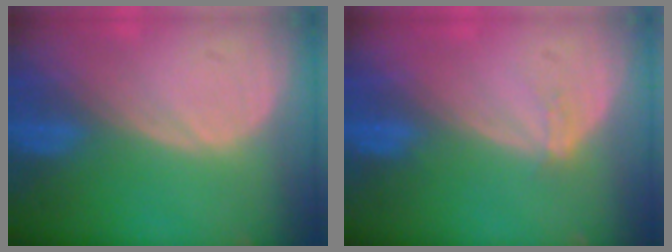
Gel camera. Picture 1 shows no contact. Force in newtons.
{"total": 1.5, "press": 1.1, "slide": 1.0}